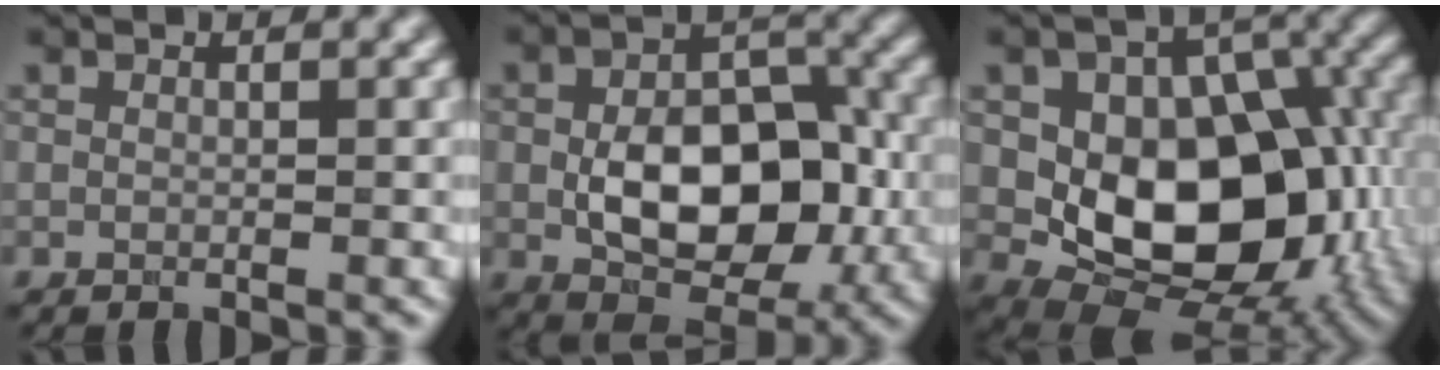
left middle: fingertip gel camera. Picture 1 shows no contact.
{"total": 9.5, "force": [-1.1, 5.9, 7.3], "torque": [-0.124, -0.002, -0.013]}
{"total": 11.9, "force": [-1.2, 7.8, 8.9], "torque": [-0.129, -0.003, -0.016]}